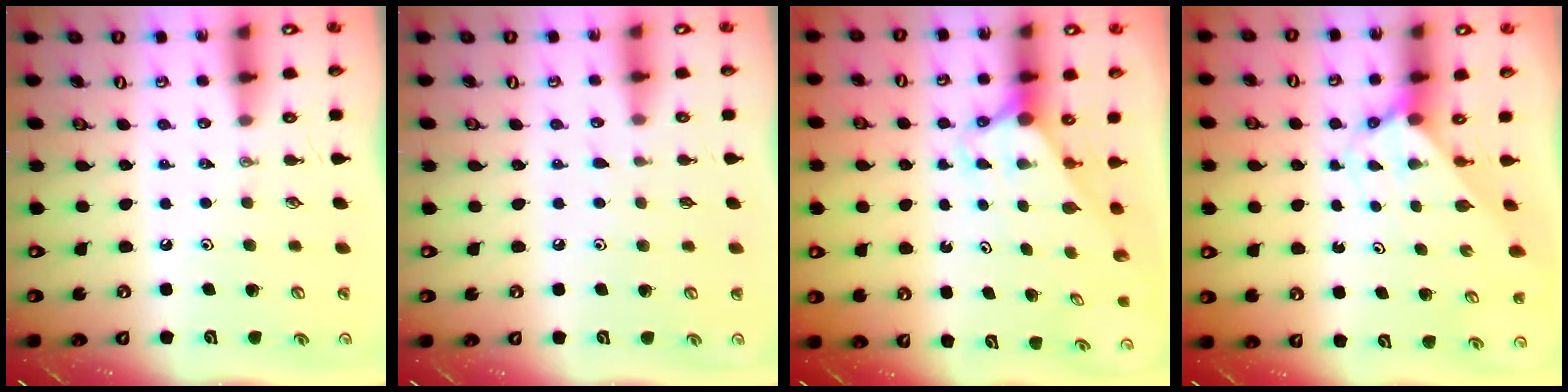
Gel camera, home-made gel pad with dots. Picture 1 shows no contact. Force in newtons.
{"total": 3.4, "press": 3.4, "slide": 0.3}
{"total": 2.7, "press": 2.7, "slide": 0.0}
{"total": 2.3, "press": 2.3, "slide": 0.2}